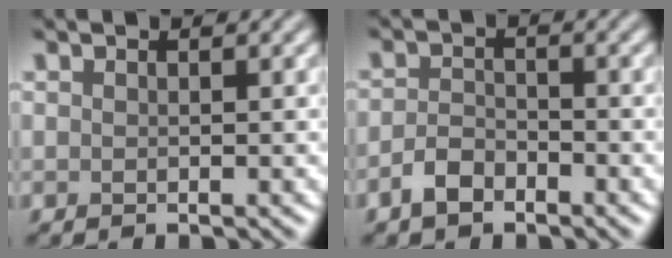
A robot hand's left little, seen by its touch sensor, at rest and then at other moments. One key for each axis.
{"total": 2.4, "fx": -1.9, "fy": 1.1, "fz": 1.0, "tx": -0.016, "ty": 0.006, "tz": -0.044}